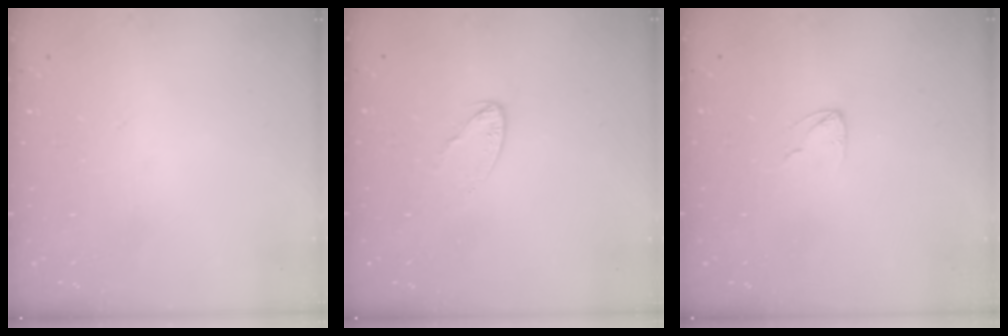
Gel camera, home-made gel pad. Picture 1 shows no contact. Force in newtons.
{"total": 5.7, "press": 5.7, "slide": 0.5}
{"total": 2.7, "press": 2.7, "slide": 0.2}